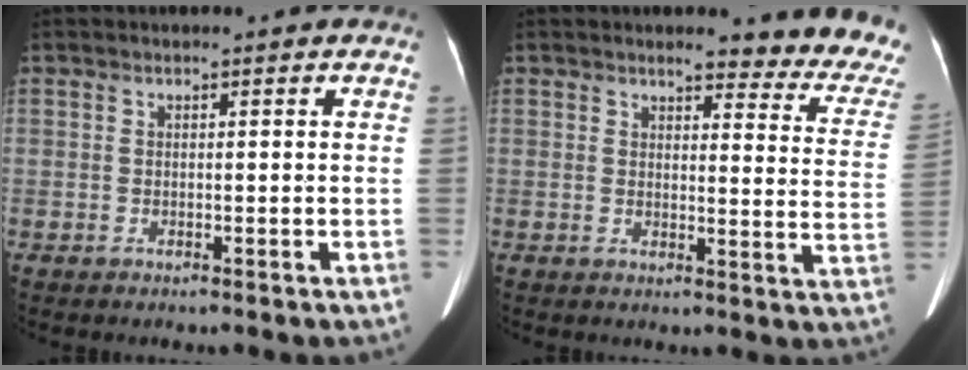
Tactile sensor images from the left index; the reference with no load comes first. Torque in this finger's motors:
{"motor_torque": [0.96, -1.18, 0.25, 0.04]}